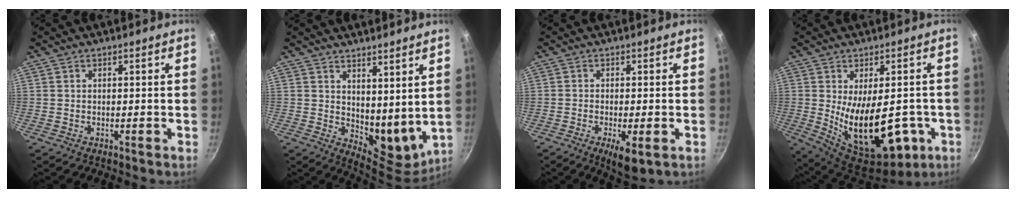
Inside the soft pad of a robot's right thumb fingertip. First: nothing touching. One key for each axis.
{"total": 10.5, "fx": 5.0, "fy": 5.5, "fz": 7.4, "tx": -0.078, "ty": -0.048, "tz": 0.088}
{"total": 5.8, "fx": -2.2, "fy": 1.7, "fz": 5.0, "tx": -0.088, "ty": -0.002, "tz": -0.031}
{"total": 20.4, "fx": -3.7, "fy": 10.7, "fz": 16.9, "tx": -0.225, "ty": -0.027, "tz": -0.025}